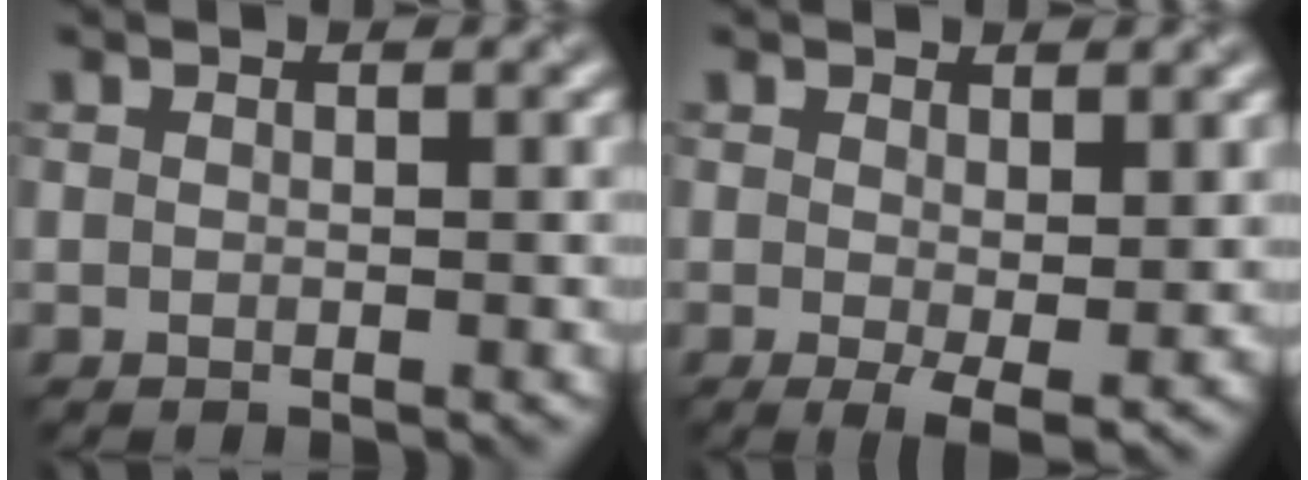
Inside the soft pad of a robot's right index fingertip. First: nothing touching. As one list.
[{"total": 2.8, "force": [-0.1, 0.8, 2.6], "torque": [-0.045, -0.013, 0.001]}]